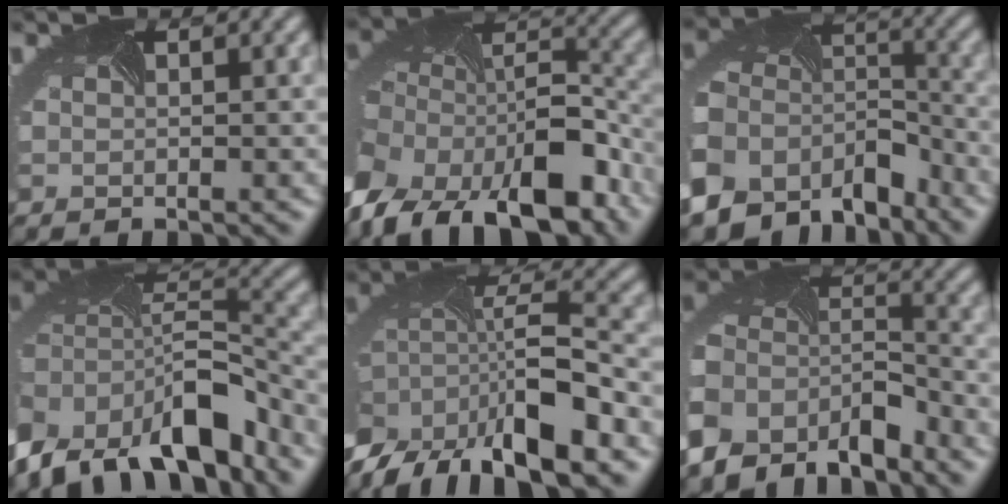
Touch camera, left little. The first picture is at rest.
{"total": 16.2, "force": [-9.0, 8.8, 10.3], "torque": [-0.231, -0.039, -0.126]}
{"total": 12.4, "force": [-7.1, 8.5, 5.5], "torque": [-0.143, -0.033, -0.108]}
{"total": 12.3, "force": [-6.6, 7.2, 7.4], "torque": [-0.155, -0.003, -0.112]}
{"total": 10.8, "force": [-7.0, 4.1, 7.2], "torque": [-0.133, -0.012, -0.124]}
{"total": 9.2, "force": [-6.0, 5.8, 3.8], "torque": [-0.082, -0.012, -0.110]}